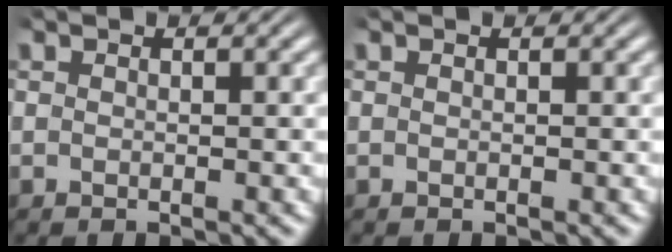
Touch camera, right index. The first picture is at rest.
{"total": 0.0}